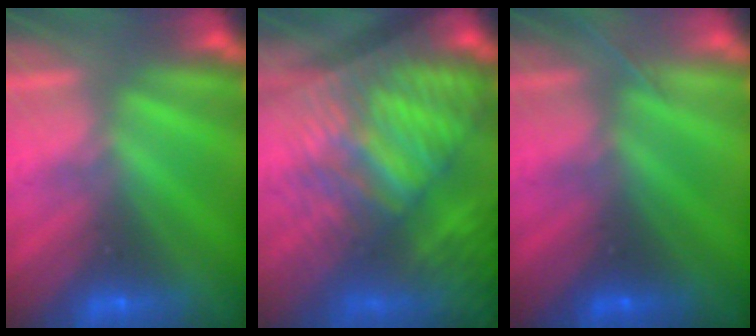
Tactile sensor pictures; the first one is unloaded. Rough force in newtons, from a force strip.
{"total": 8.4}
{"total": 1.4}